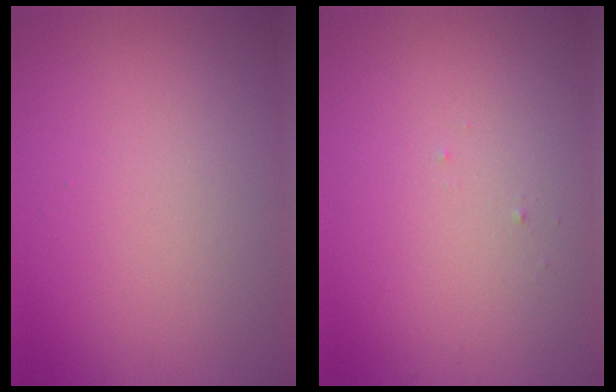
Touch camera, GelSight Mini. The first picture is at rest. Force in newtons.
{"total": 0.0}